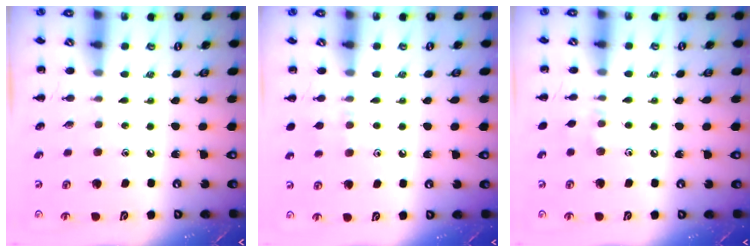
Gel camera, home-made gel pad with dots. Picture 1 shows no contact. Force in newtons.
{"total": 6.7, "press": 6.2, "slide": 2.5}
{"total": 3.7, "press": 3.4, "slide": 1.4}